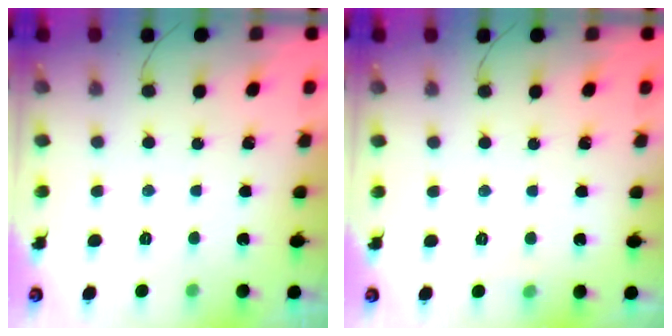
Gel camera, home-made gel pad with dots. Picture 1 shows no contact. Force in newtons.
{"total": 2.9, "press": 2.6, "slide": 1.2}